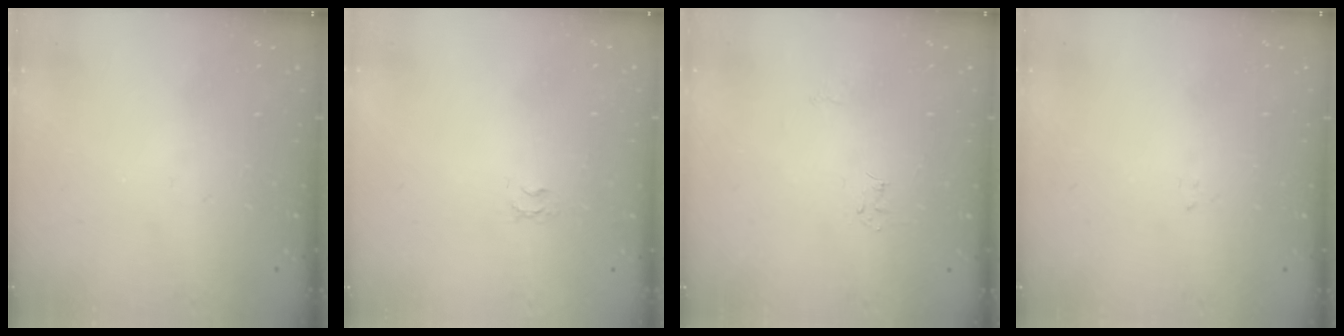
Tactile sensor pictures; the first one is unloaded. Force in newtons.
{"total": 1.9, "press": 1.9, "slide": 0.2}
{"total": 2.7, "press": 2.7, "slide": 0.4}
{"total": 1.6, "press": 1.6, "slide": 0.1}